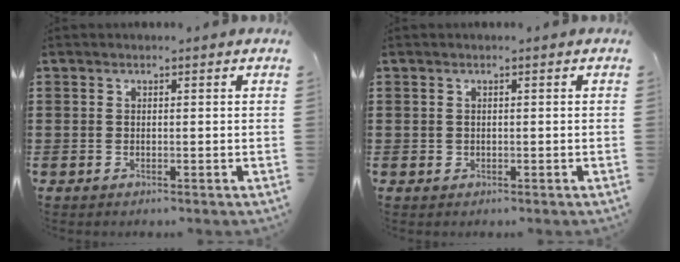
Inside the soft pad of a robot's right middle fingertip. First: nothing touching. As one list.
[{"total": 0.5, "force": [0.1, 0.5, 0.1], "torque": [-0.003, 0.004, 0.001]}]